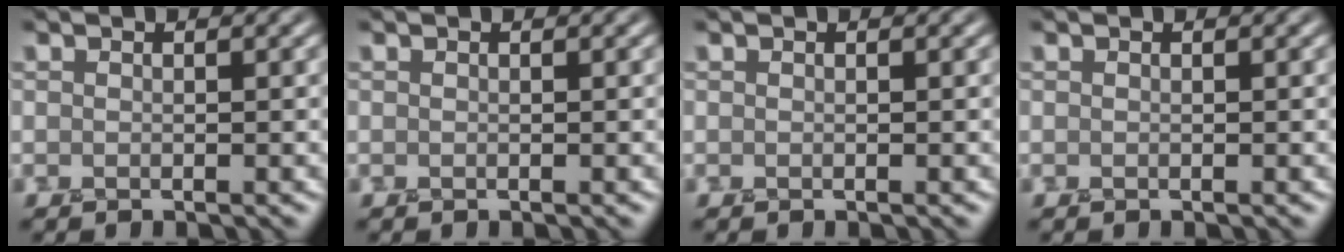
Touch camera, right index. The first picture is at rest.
{"total": 0.0}
{"total": 0.0}
{"total": 0.0}